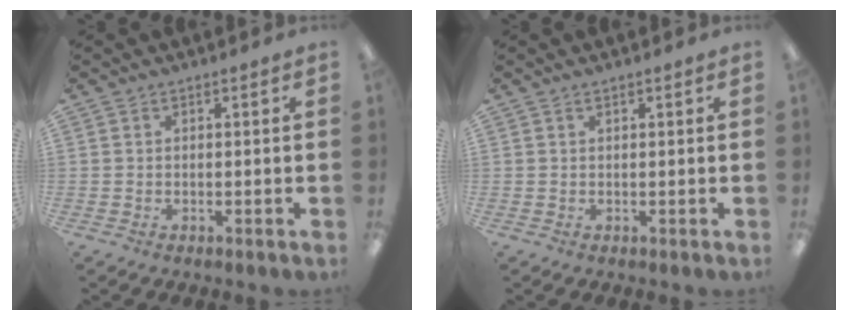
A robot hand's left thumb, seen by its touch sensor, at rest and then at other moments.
{"total": 0.6, "force": [0.4, 0.2, 0.3], "torque": [-0.007, 0.001, 0.008]}